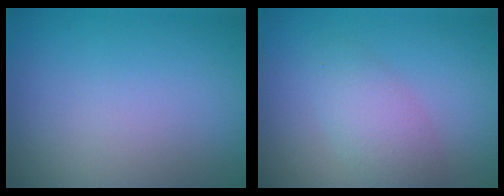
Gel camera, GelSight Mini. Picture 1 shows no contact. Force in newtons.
{"total": 3.0, "press": 3.0, "slide": 0.1}